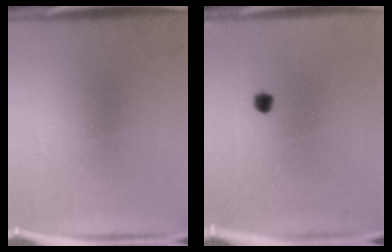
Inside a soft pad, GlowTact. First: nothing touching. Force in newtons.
{"total": 1.9}